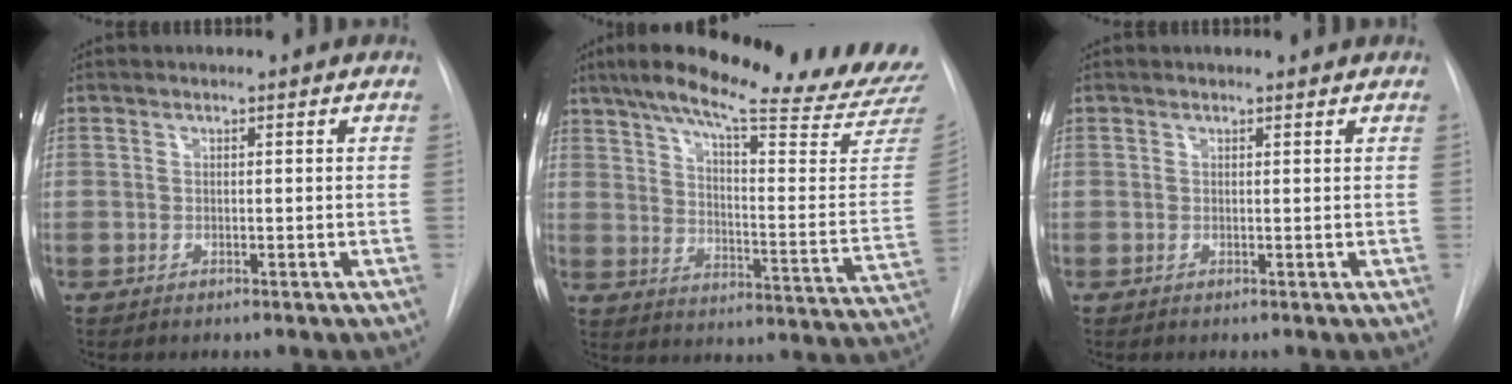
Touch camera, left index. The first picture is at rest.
{"total": 30.0, "force": [25.8, 2.2, 15.3], "torque": [-0.219, -0.080, 0.327]}
{"total": 1.0, "force": [1.0, 0.2, 0.0], "torque": [-0.010, 0.003, 0.012]}